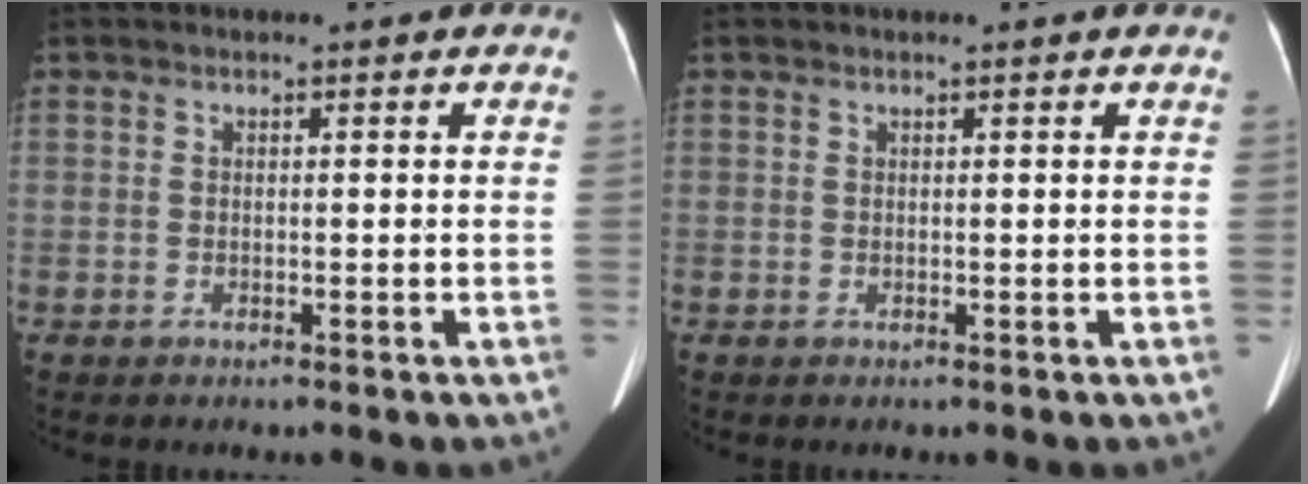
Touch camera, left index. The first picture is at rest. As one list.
[{"total": 0.8, "force": [0.8, 0.0, 0.2], "torque": [-0.007, 0.002, 0.006]}]